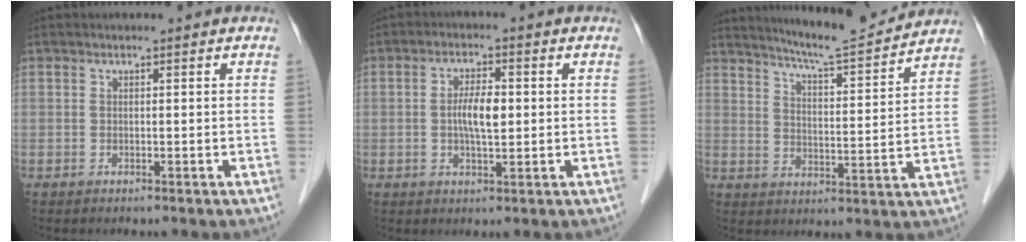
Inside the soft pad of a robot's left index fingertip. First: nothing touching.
{"total": 4.7, "force": [0.0, 1.4, 4.5], "torque": [-0.088, 0.001, -0.003]}
{"total": 12.3, "force": [11.6, -0.3, 4.0], "torque": [-0.068, -0.006, 0.169]}